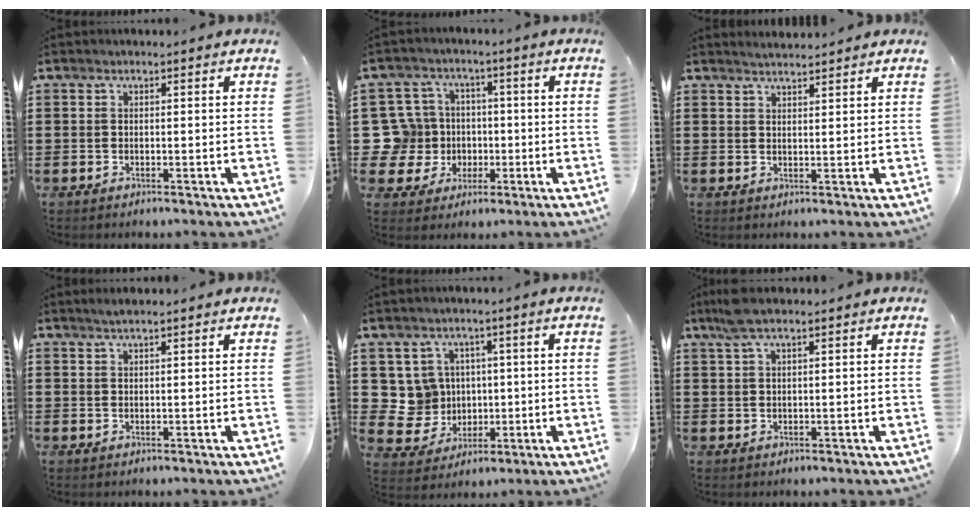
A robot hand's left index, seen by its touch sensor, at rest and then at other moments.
{"total": 10.1, "force": [0.4, 9.7, 2.8], "torque": [-0.123, 0.013, 0.014]}
{"total": 2.0, "force": [2.0, -0.1, 0.3], "torque": [-0.010, 0.001, 0.039]}
{"total": 1.6, "force": [1.3, 0.1, 0.9], "torque": [-0.018, 0.002, 0.025]}
{"total": 7.2, "force": [1.7, 6.8, 1.3], "torque": [-0.069, 0.004, 0.040]}
{"total": 3.9, "force": [2.5, 0.8, 2.9], "torque": [-0.060, 0.004, 0.046]}